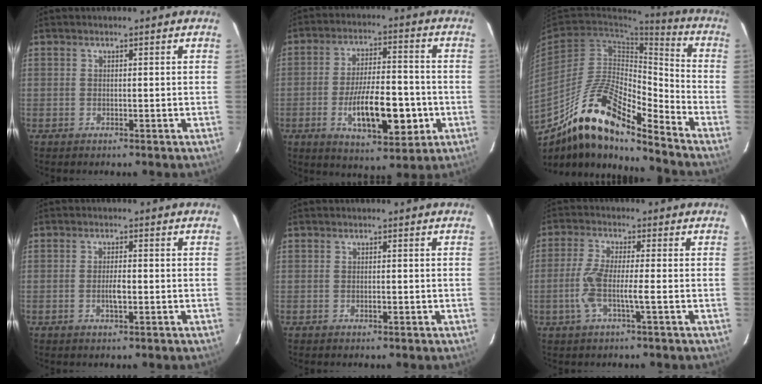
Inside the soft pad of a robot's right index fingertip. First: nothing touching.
{"total": 13.5, "force": [-3.8, 4.2, 12.3], "torque": [-0.207, 0.001, -0.057]}
{"total": 17.0, "force": [-12.5, 4.0, 10.7], "torque": [-0.194, 0.022, -0.224]}
{"total": 2.6, "force": [-0.6, 0.5, 2.5], "torque": [-0.049, 0.000, -0.010]}
{"total": 0.8, "force": [-0.2, 0.2, 0.7], "torque": [-0.015, -0.001, -0.002]}
{"total": 5.9, "force": [-1.5, 0.3, 5.7], "torque": [-0.124, 0.003, -0.032]}